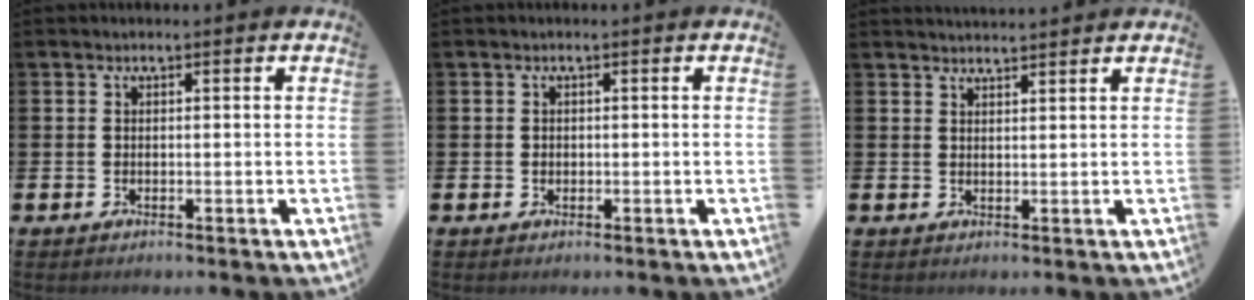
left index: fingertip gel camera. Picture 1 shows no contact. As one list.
[{"total": 0.7, "force": [0.0, 0.6, 0.2], "torque": [-0.006, 0.007, -0.001]}, {"total": 2.4, "force": [2.4, 0.0, 0.1], "torque": [0.002, -0.014, 0.042]}]